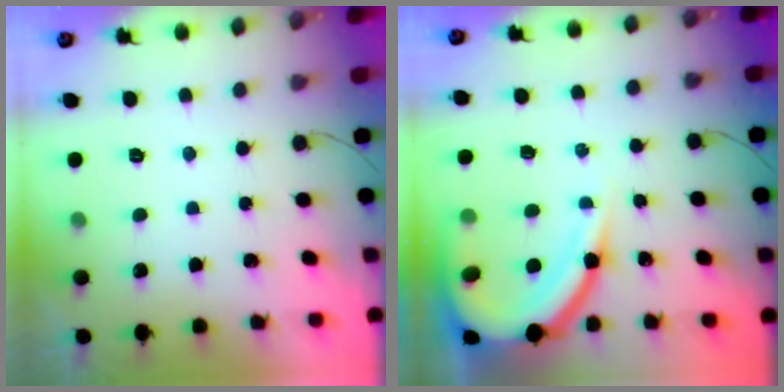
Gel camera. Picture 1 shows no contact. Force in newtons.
{"total": 13.3, "press": 13.3, "slide": 1.2}